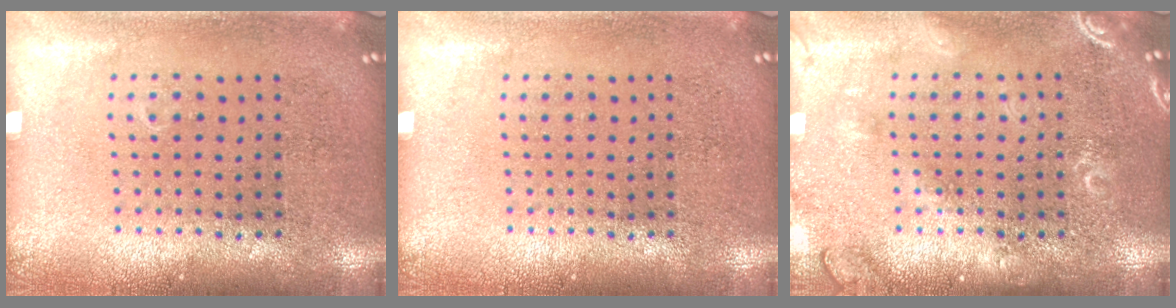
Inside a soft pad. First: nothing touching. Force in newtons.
{"total": 0.0}
{"total": 2.5, "press": 2.4, "slide": 0.5}